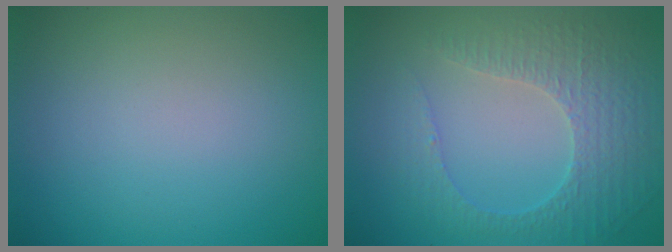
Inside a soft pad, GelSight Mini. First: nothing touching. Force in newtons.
{"total": 4.7, "press": 3.3, "slide": 3.3}